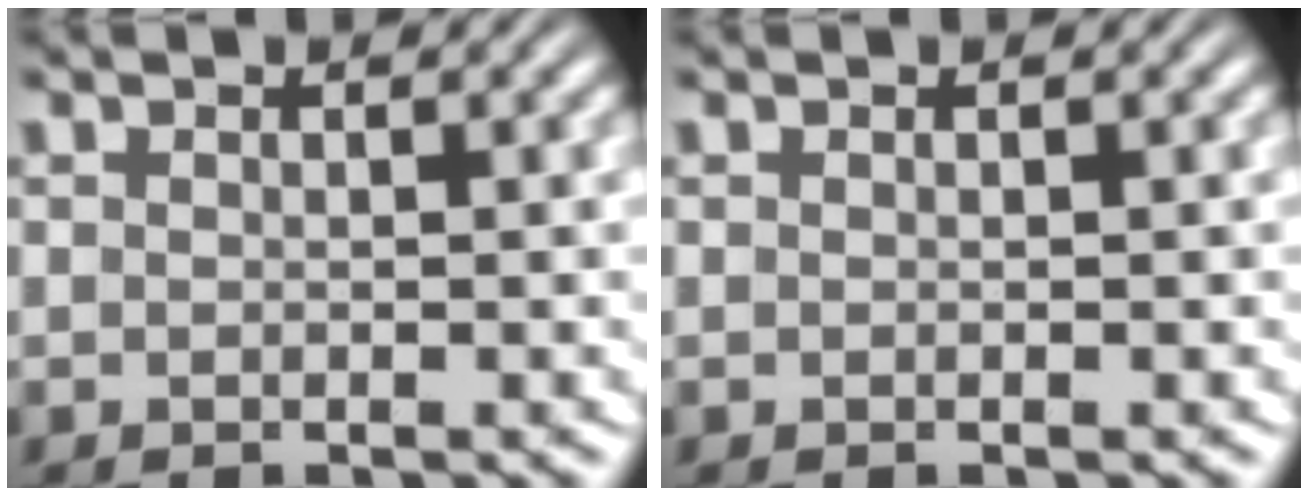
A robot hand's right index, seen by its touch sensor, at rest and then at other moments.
{"total": 0.0}